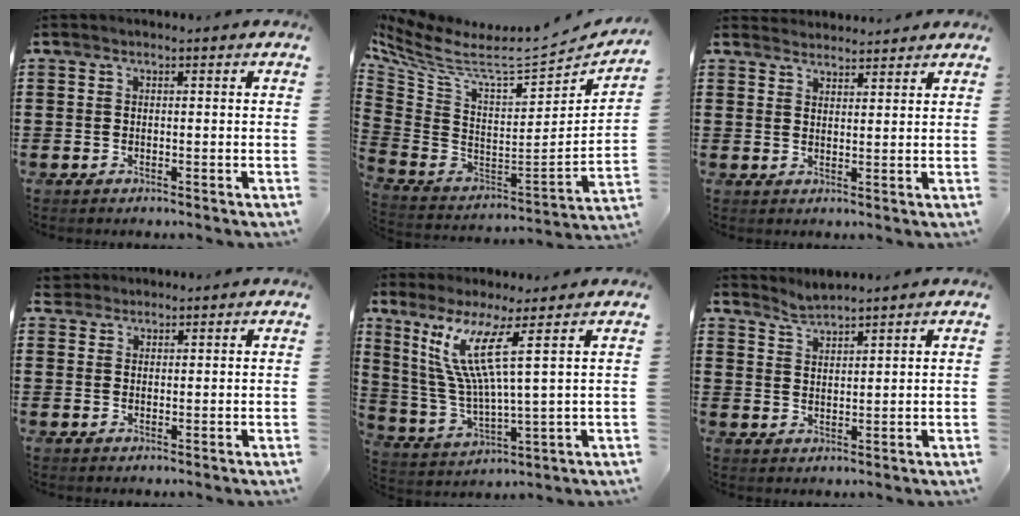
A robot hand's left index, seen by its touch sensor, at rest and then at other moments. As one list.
[{"total": 5.4, "force": [4.1, 1.0, 3.3], "torque": [-0.087, -0.054, 0.062]}, {"total": 2.5, "force": [2.5, 0.1, -0.3], "torque": [-0.001, -0.007, 0.049]}, {"total": 1.9, "force": [1.7, 0.8, 0.0], "torque": [-0.007, 0.006, 0.034]}, {"total": 10.3, "force": [5.6, 0.3, 8.6], "torque": [-0.197, -0.030, 0.093]}, {"total": 2.5, "force": [2.5, -0.4, -0.3], "torque": [-0.003, -0.006, 0.049]}]